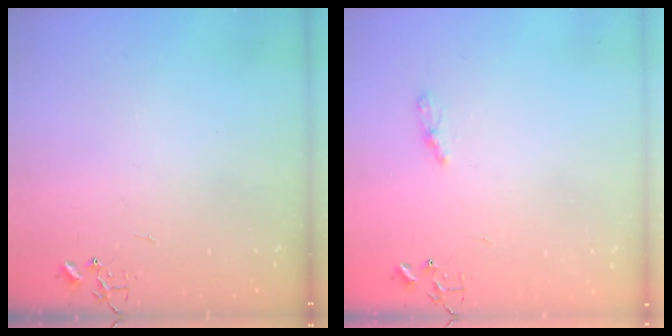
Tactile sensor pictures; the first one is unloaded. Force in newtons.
{"total": 4.7, "press": 4.7, "slide": 0.4}